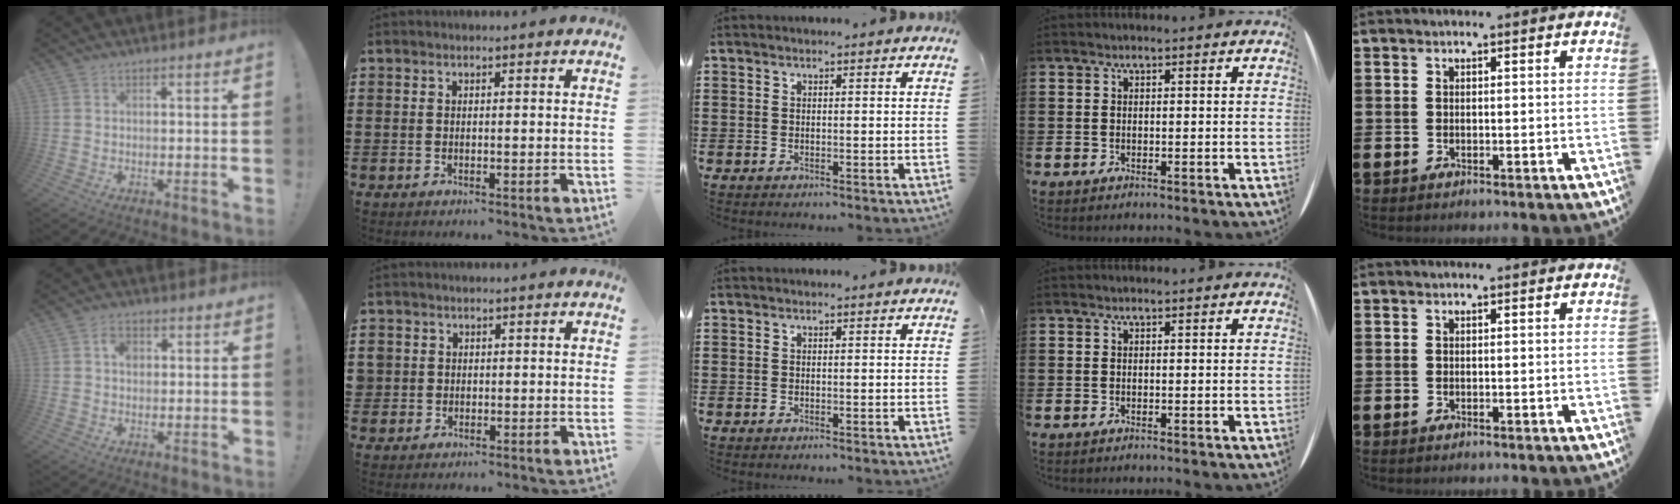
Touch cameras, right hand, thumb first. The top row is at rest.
{"thumb": {"total": 3.5, "force": [0.8, 2.6, 2.1], "torque": [-0.031, 0.002, 0.011]}, "index": {"total": 1.6, "force": [0.2, 1.6, 0.0], "torque": [-0.008, 0.008, 0.003]}}